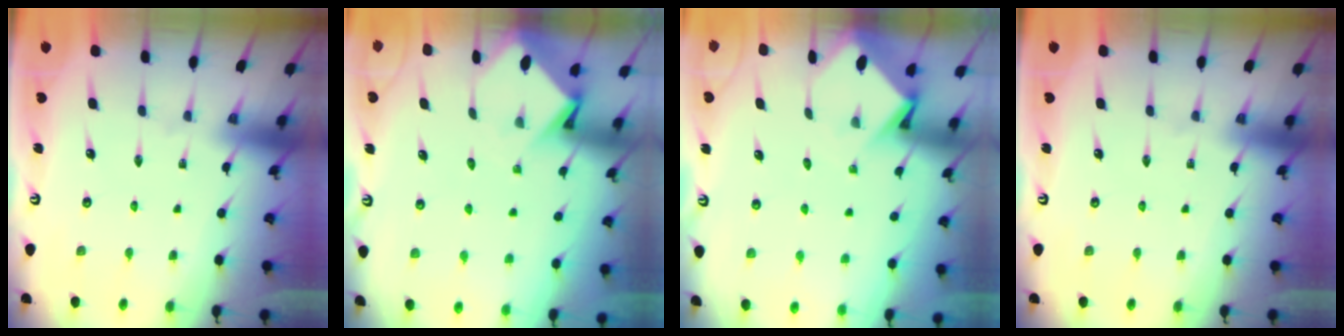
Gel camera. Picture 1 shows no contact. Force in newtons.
{"total": 3.6, "press": 3.5, "slide": 0.2}
{"total": 3.6, "press": 3.5, "slide": 0.2}
{"total": 0.0}